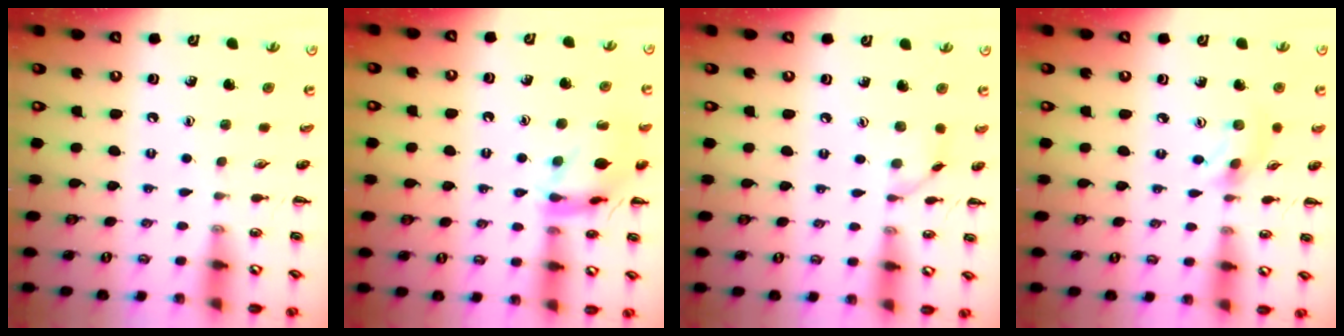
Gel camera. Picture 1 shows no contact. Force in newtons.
{"total": 12.8, "press": 12.7, "slide": 1.3}
{"total": 5.1, "press": 4.6, "slide": 2.1}
{"total": 2.7, "press": 2.6, "slide": 0.8}